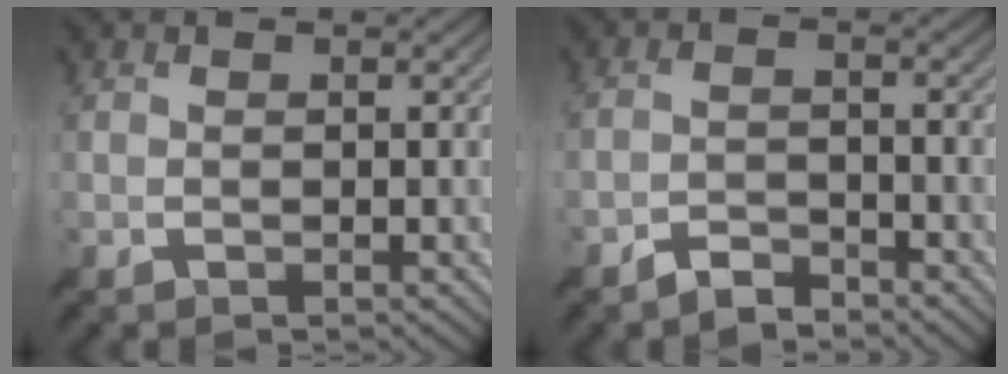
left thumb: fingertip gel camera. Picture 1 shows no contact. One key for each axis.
{"total": 2.8, "fx": -2.6, "fy": 0.7, "fz": 0.8, "tx": -0.010, "ty": 0.001, "tz": -0.056}